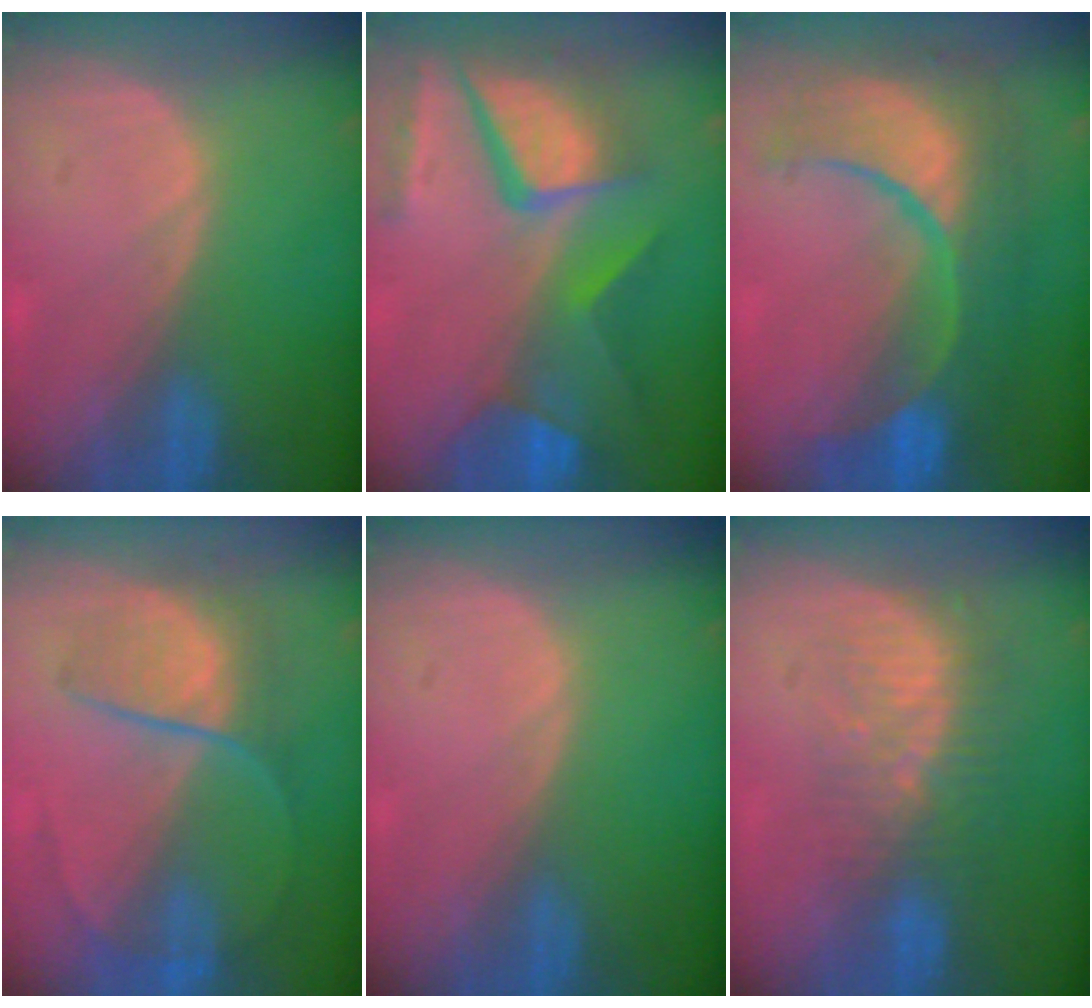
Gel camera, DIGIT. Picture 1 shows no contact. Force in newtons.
{"total": 11.9, "press": 9.8, "slide": 6.8}
{"total": 12.4, "press": 12.3, "slide": 1.5}
{"total": 7.1, "press": 6.7, "slide": 2.5}
{"total": 0.0}
{"total": 8.4, "press": 7.5, "slide": 3.9}